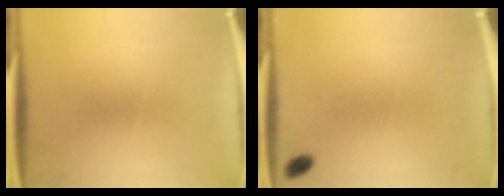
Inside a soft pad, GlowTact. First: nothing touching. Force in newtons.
{"total": 4.1}